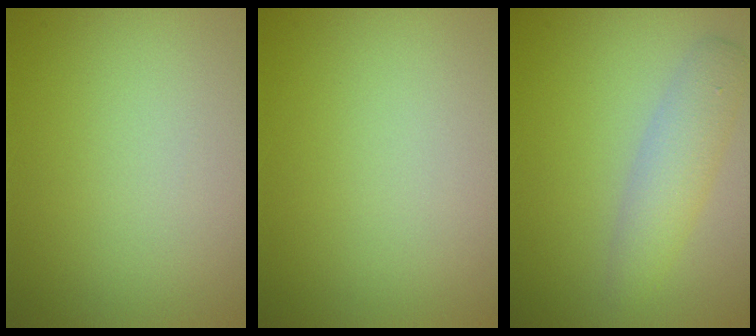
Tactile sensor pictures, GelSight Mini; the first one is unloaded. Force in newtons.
{"total": 0.0}
{"total": 3.3, "press": 3.3, "slide": 0.1}